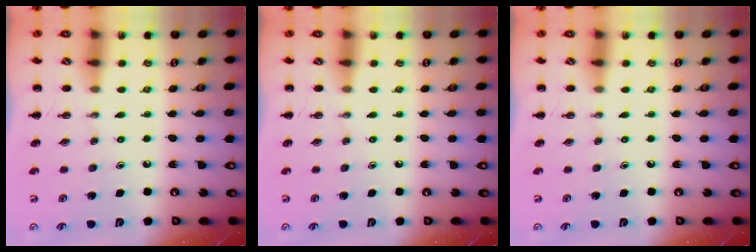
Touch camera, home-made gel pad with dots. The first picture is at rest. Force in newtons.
{"total": 0.0}
{"total": 0.0}